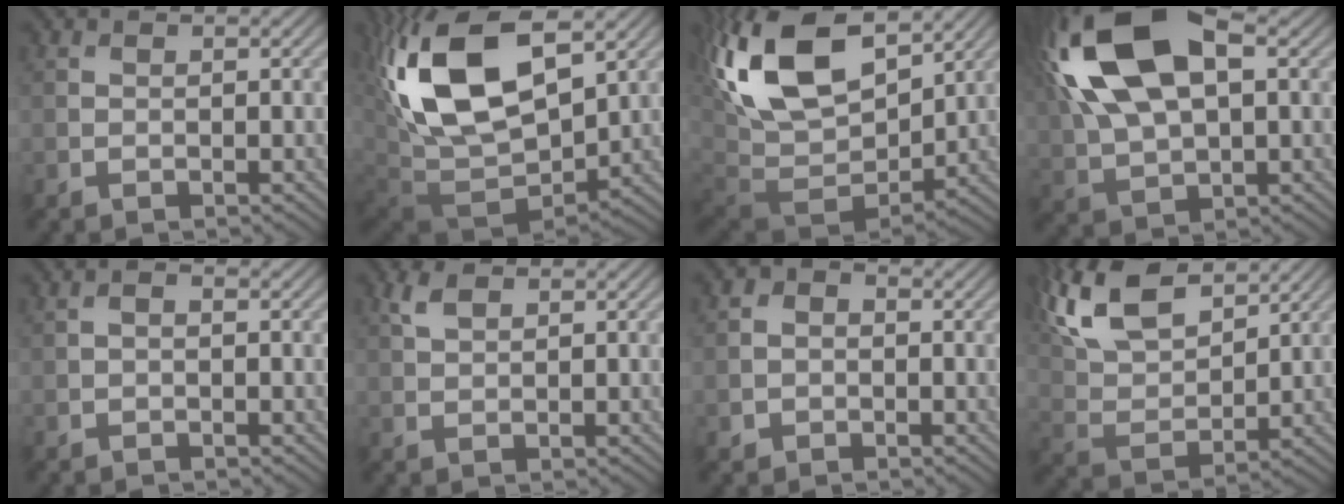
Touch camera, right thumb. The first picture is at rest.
{"total": 18.1, "force": [6.2, 9.9, 13.8], "torque": [-0.309, 0.011, 0.122]}
{"total": 19.6, "force": [8.0, 11.2, 13.9], "torque": [-0.307, 0.029, 0.154]}
{"total": 17.6, "force": [5.2, 9.4, 13.9], "torque": [-0.311, 0.030, 0.085]}
{"total": 0.8, "force": [-0.2, 0.5, 0.7], "torque": [-0.013, 0.002, -0.005]}
{"total": 2.3, "force": [1.4, 1.0, 1.5], "torque": [-0.040, 0.006, 0.029]}
{"total": 2.2, "force": [-0.6, 2.0, 0.8], "torque": [-0.011, -0.003, -0.016]}
{"total": 13.5, "force": [8.8, 5.6, 8.6], "torque": [-0.203, 0.026, 0.159]}